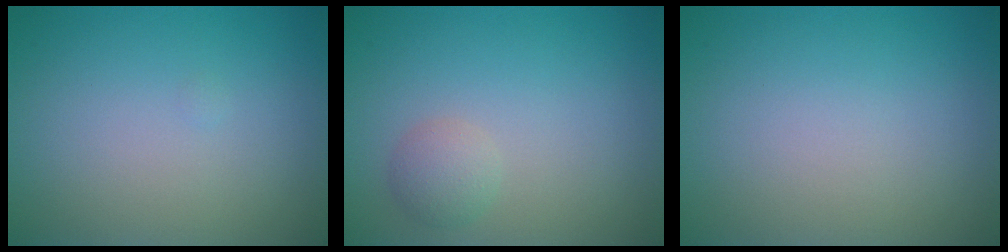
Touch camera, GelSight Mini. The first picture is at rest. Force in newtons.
{"total": 1.6, "press": 1.6, "slide": 0.1}
{"total": 0.0}